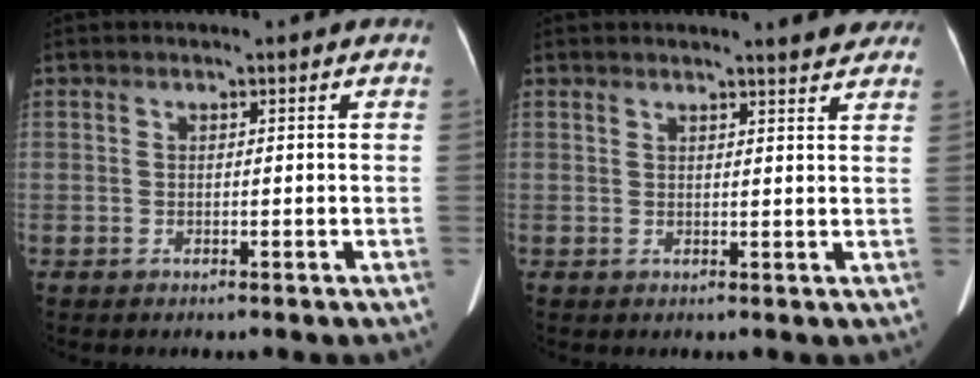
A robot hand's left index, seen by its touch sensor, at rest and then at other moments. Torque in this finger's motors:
{"motor_torque": [-0.34, -0.32, 0.00, 0.04]}